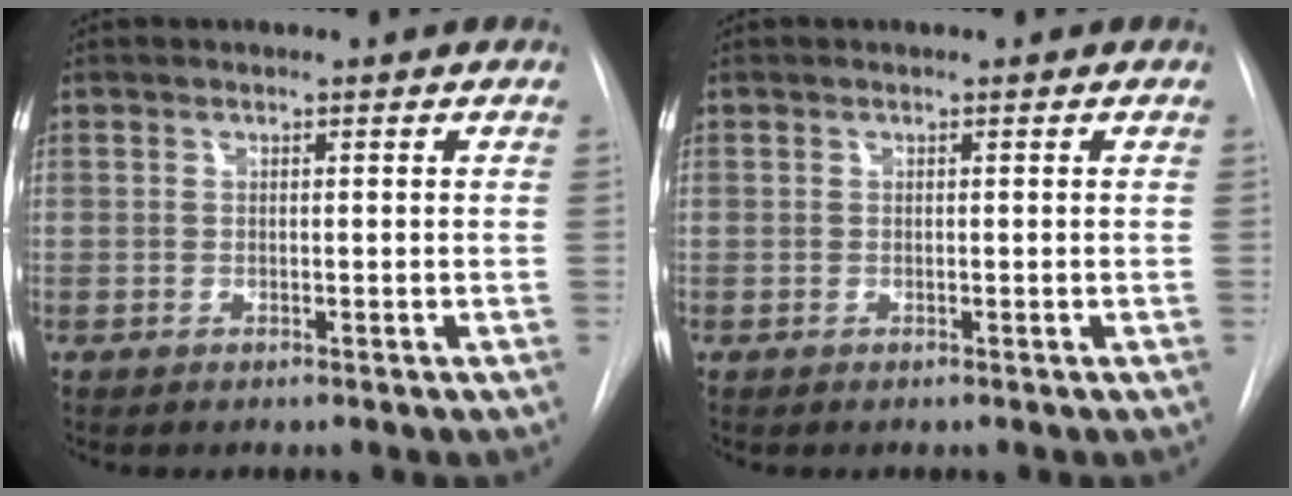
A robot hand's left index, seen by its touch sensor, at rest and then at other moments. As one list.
[{"total": 0.0}]